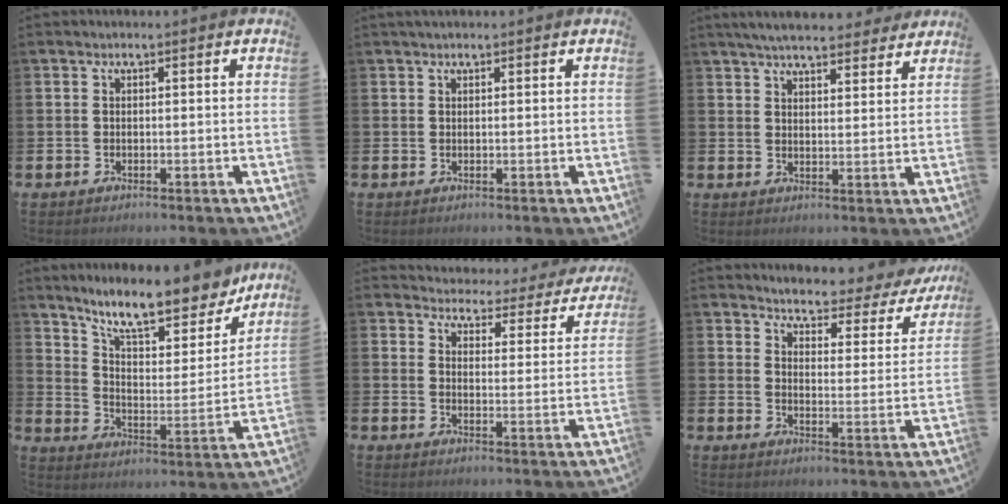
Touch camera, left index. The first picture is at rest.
{"total": 1.4, "force": [1.2, 0.2, 0.8], "torque": [-0.016, 0.004, 0.020]}
{"total": 5.9, "force": [5.6, 1.0, 1.4], "torque": [-0.035, -0.025, 0.100]}
{"total": 12.4, "force": [10.6, 3.1, 5.5], "torque": [-0.122, -0.068, 0.183]}
{"total": 3.7, "force": [3.5, 1.0, 0.3], "torque": [-0.026, -0.038, 0.054]}
{"total": 3.5, "force": [3.4, 0.9, 0.6], "torque": [-0.039, -0.031, 0.050]}